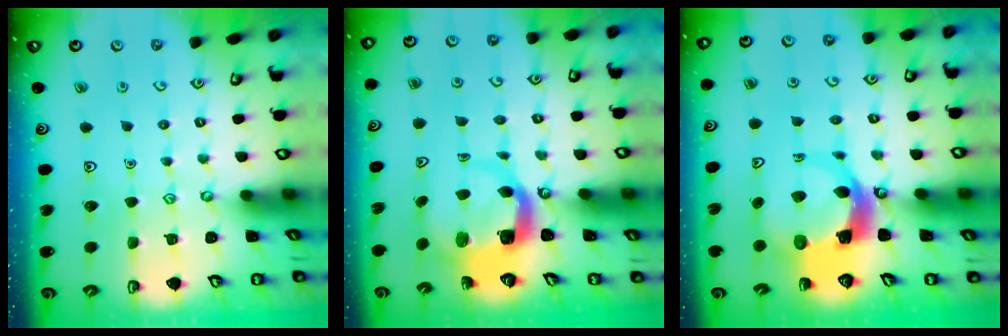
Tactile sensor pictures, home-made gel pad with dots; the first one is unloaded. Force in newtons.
{"total": 5.5, "press": 5.4, "slide": 0.8}
{"total": 6.8, "press": 6.7, "slide": 1.2}